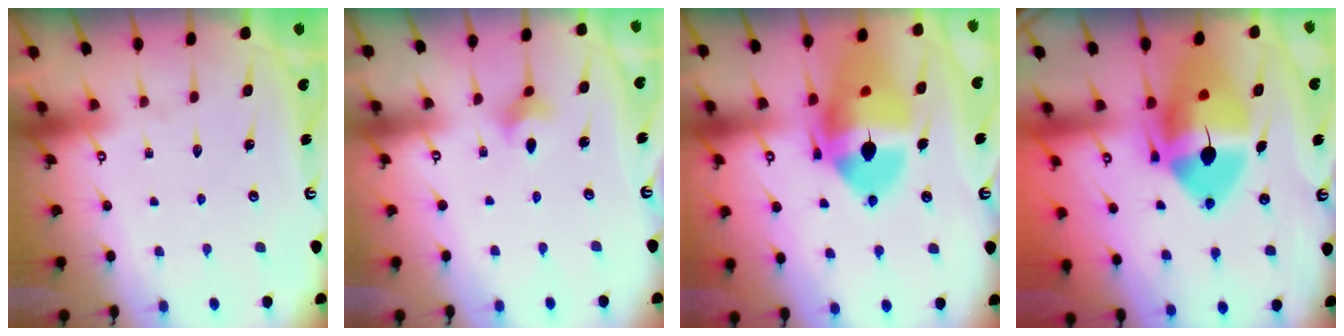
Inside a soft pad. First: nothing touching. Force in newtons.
{"total": 2.9, "press": 2.8, "slide": 0.8}
{"total": 21.0, "press": 20.8, "slide": 2.4}
{"total": 19.4, "press": 19.2, "slide": 2.9}